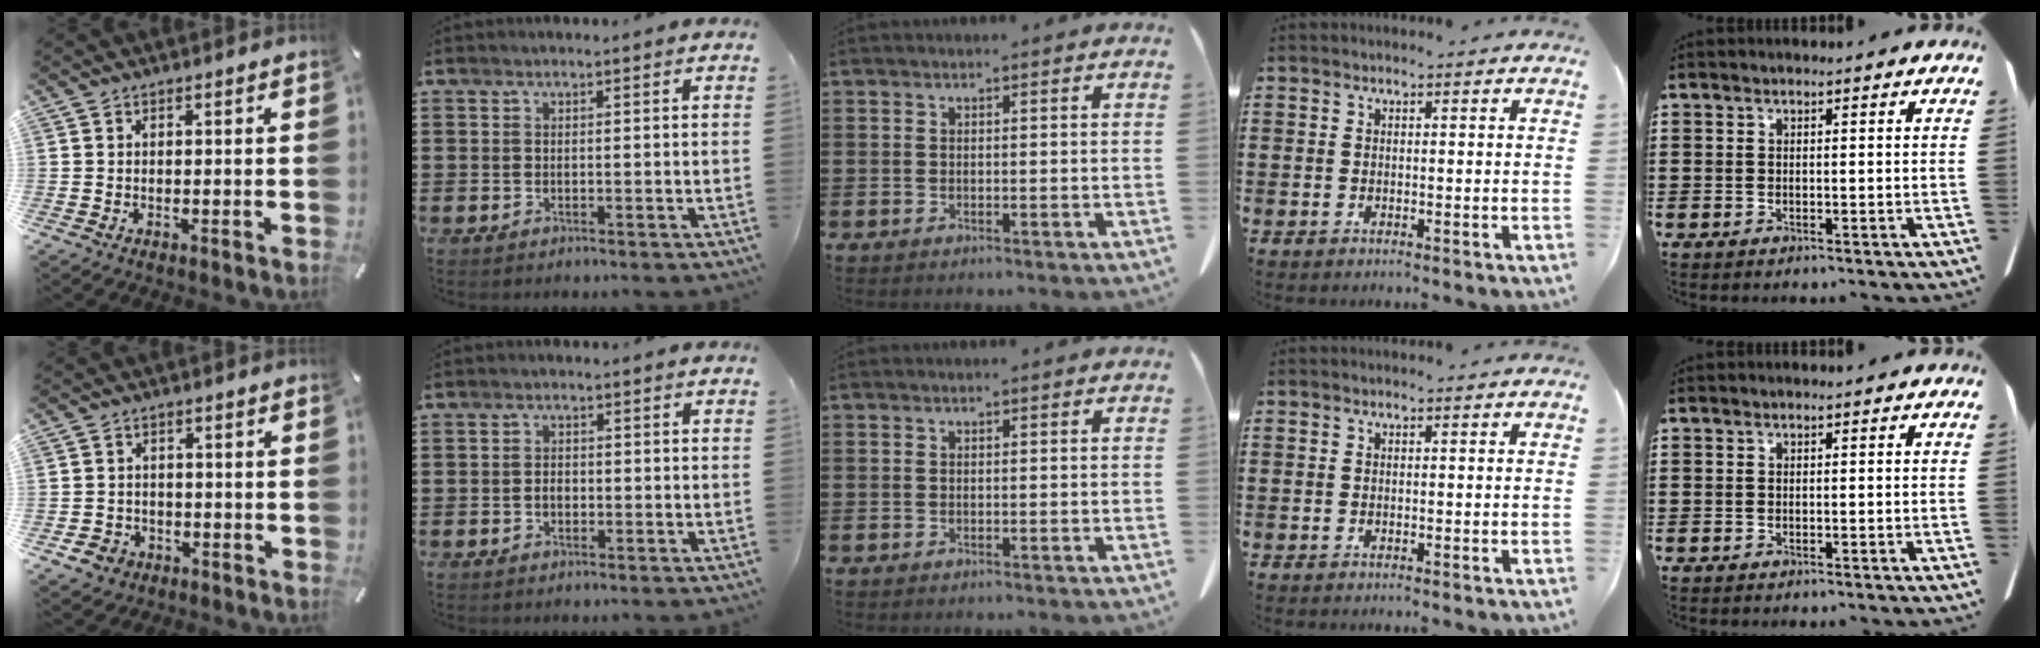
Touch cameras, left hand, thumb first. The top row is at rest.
{"thumb": {"total": 4.2, "force": [-2.2, 3.5, 0.9], "torque": [-0.020, 0.009, -0.041]}, "index": {"total": 1.5, "force": [-0.3, 1.0, 1.1], "torque": [-0.023, 0.003, -0.006]}}